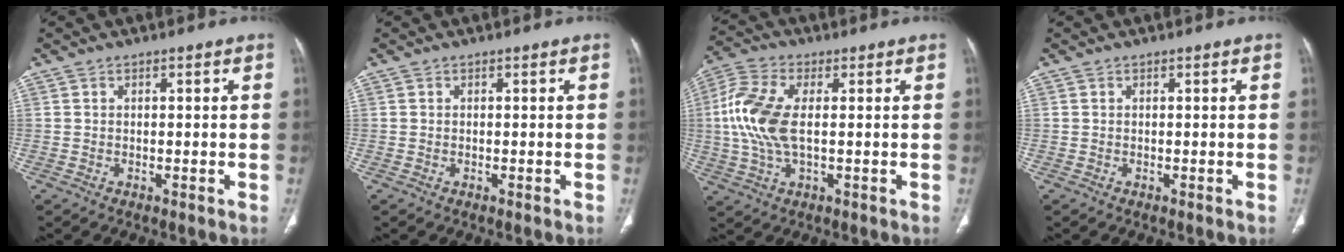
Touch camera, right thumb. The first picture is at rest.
{"total": 0.0}
{"total": 11.3, "force": [0.7, 5.4, 9.9], "torque": [-0.238, 0.010, 0.012]}
{"total": 0.0}